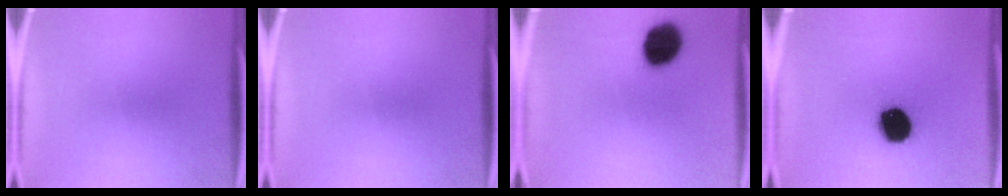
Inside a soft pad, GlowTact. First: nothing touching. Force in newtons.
{"total": 0.0}
{"total": 13.3}
{"total": 14.4}